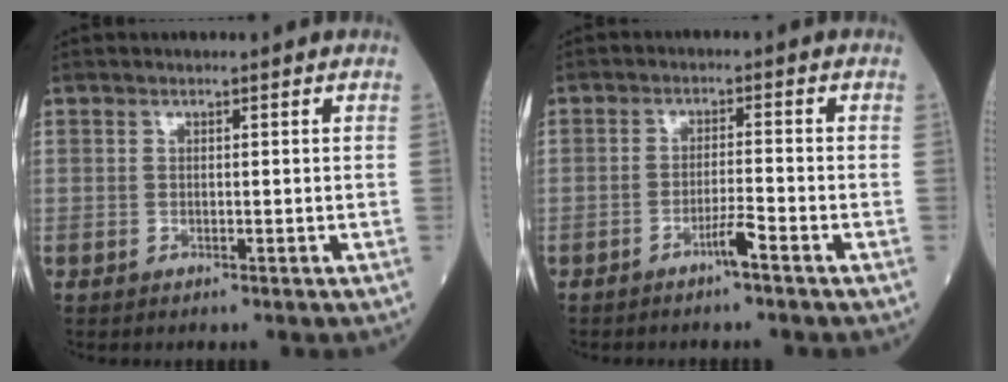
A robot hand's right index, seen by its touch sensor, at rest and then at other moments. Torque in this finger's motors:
{"motor_torque": [0.50, -0.03, 0.43, 0.15]}